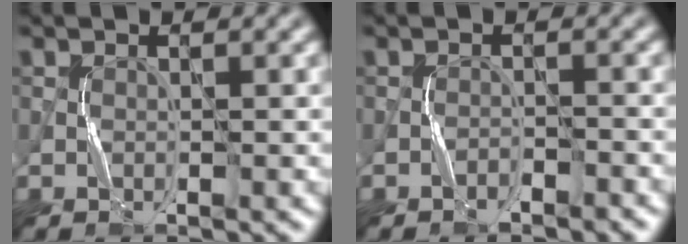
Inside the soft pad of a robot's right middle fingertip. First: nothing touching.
{"total": 1.0, "force": [-1.0, 0.2, 0.1], "torque": [-0.001, 0.005, -0.015]}